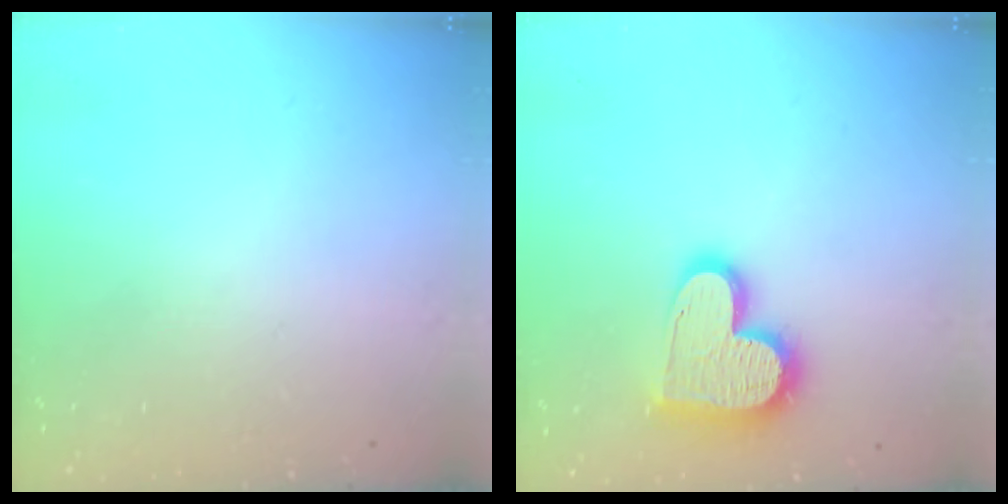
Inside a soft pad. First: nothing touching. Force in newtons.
{"total": 17.4, "press": 17.3, "slide": 1.3}